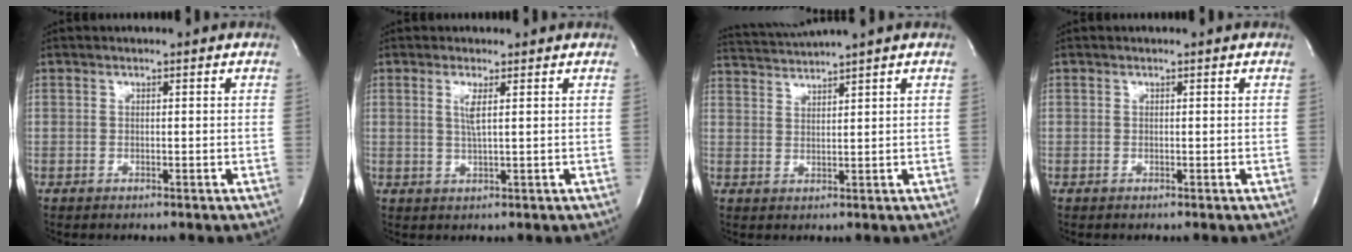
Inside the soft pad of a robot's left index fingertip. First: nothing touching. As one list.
[{"total": 2.2, "force": [0.6, -0.1, 2.1], "torque": [-0.051, -0.009, 0.013]}, {"total": 4.6, "force": [4.0, -2.1, 0.5], "torque": [-0.016, -0.007, 0.082]}, {"total": 0.0}]